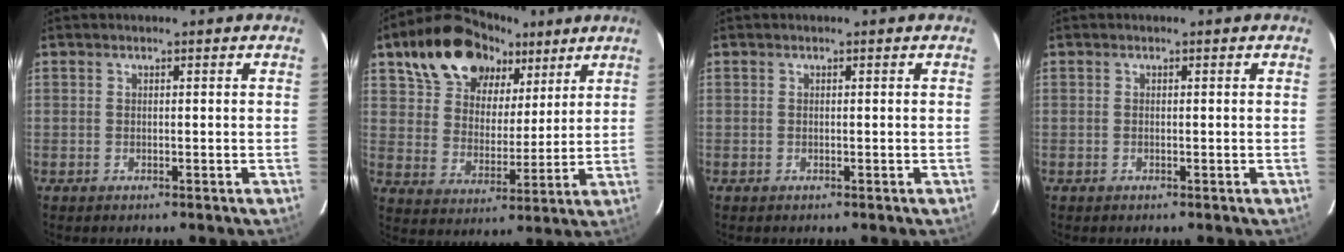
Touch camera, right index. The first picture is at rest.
{"total": 18.7, "force": [11.1, 11.2, 9.9], "torque": [-0.211, 0.061, 0.200]}
{"total": 0.0}
{"total": 0.0}